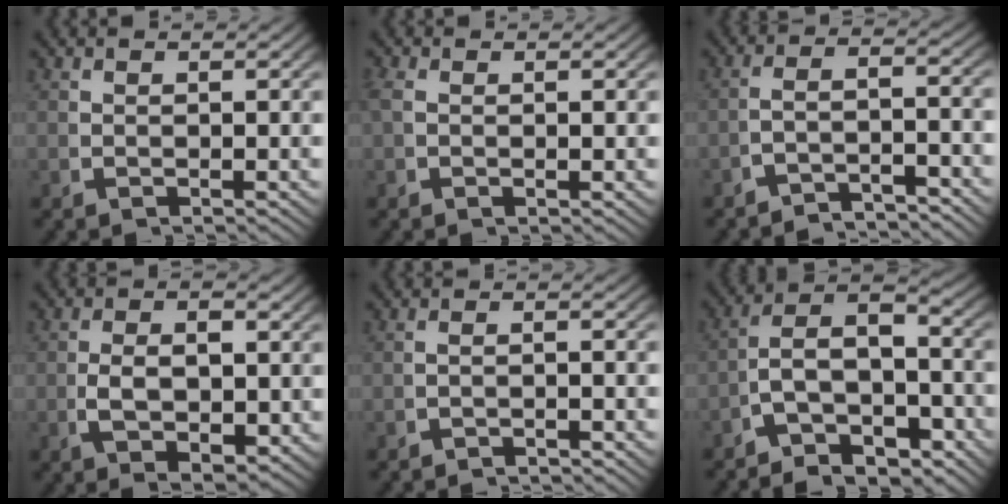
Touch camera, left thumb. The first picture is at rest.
{"total": 1.2, "force": [0.4, 0.7, 0.9], "torque": [-0.028, -0.004, 0.011]}
{"total": 3.7, "force": [-3.0, 1.0, 2.1], "torque": [-0.037, -0.012, -0.043]}
{"total": 5.0, "force": [-0.5, 2.8, 4.1], "torque": [-0.076, -0.018, 0.003]}
{"total": 1.9, "force": [-1.8, 0.1, 0.5], "torque": [-0.012, -0.004, -0.029]}
{"total": 9.7, "force": [-3.1, 6.5, 6.5], "torque": [-0.117, -0.037, -0.046]}